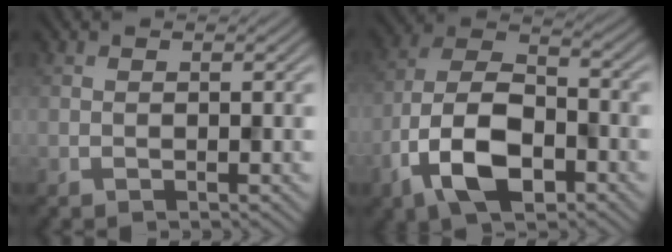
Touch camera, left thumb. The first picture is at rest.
{"total": 11.5, "force": [-5.4, 5.8, 8.4], "torque": [-0.176, 0.000, -0.116]}